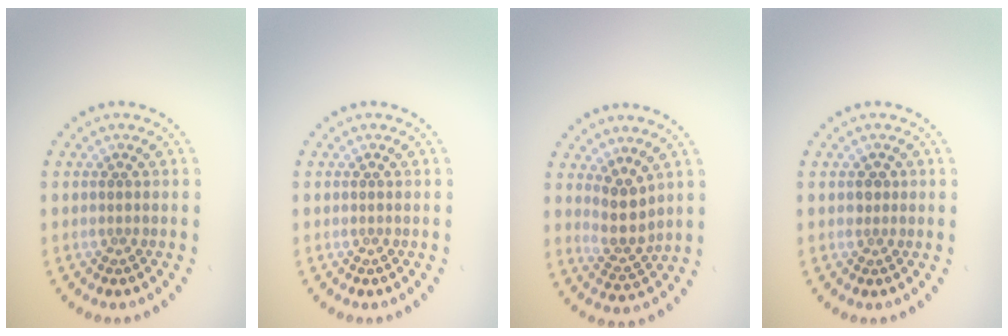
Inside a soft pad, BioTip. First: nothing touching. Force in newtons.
{"total": 0.0}
{"total": 2.9, "press": 2.2, "slide": 1.9}
{"total": 0.9, "press": 0.8, "slide": 0.4}